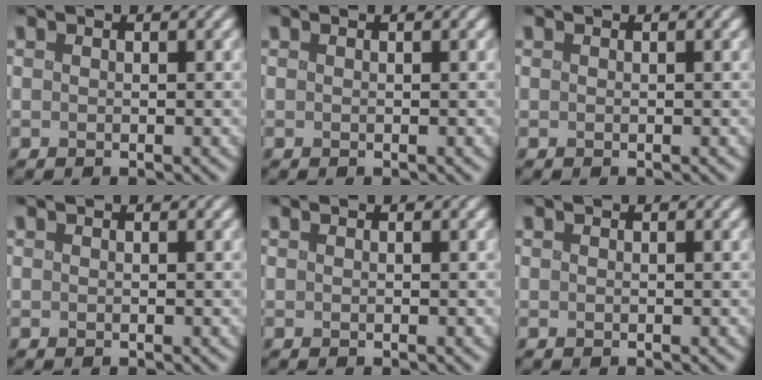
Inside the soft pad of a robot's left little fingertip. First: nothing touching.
{"total": 0.0}
{"total": 0.0}
{"total": 0.0}
{"total": 0.0}
{"total": 0.0}